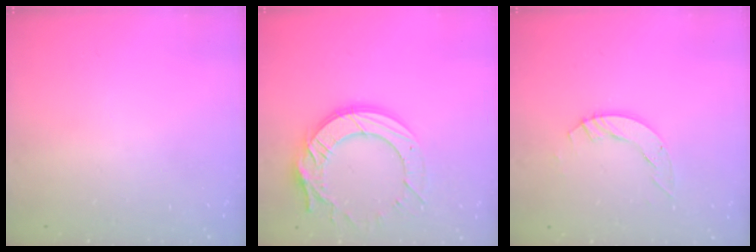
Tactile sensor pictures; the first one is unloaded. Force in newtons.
{"total": 17.4, "press": 17.3, "slide": 1.7}
{"total": 5.0, "press": 5.0, "slide": 0.2}